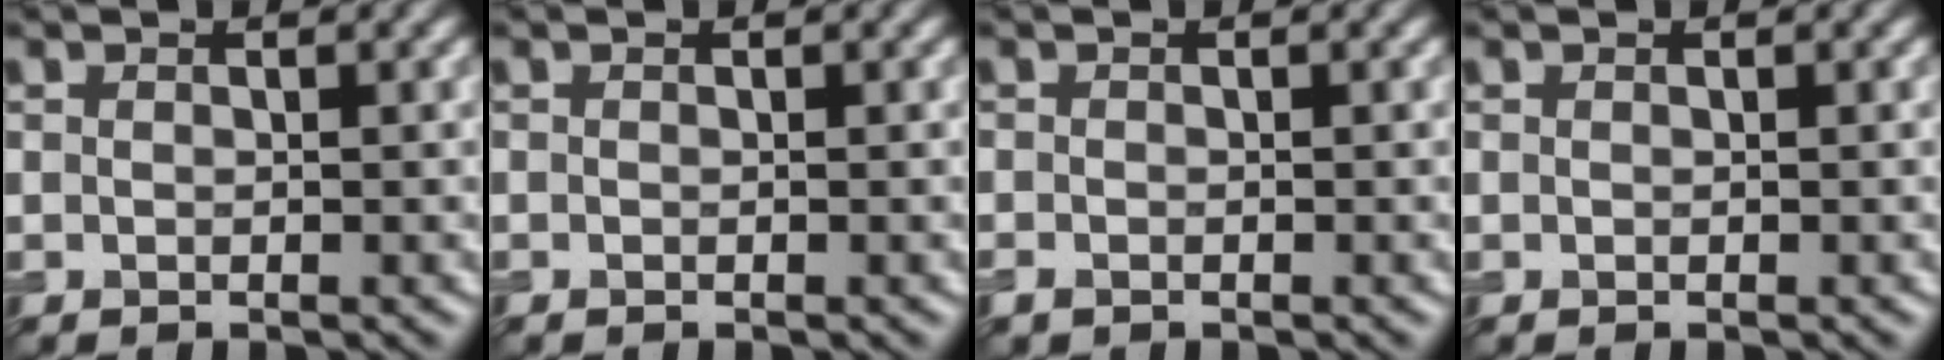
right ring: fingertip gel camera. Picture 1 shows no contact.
{"total": 0.0}
{"total": 0.7, "force": [-0.5, 0.4, 0.3], "torque": [-0.007, -0.001, -0.009]}
{"total": 0.0}